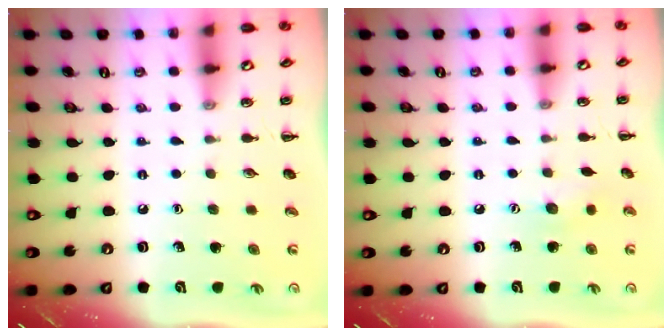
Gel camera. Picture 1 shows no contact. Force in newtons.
{"total": 5.9, "press": 5.8, "slide": 1.3}